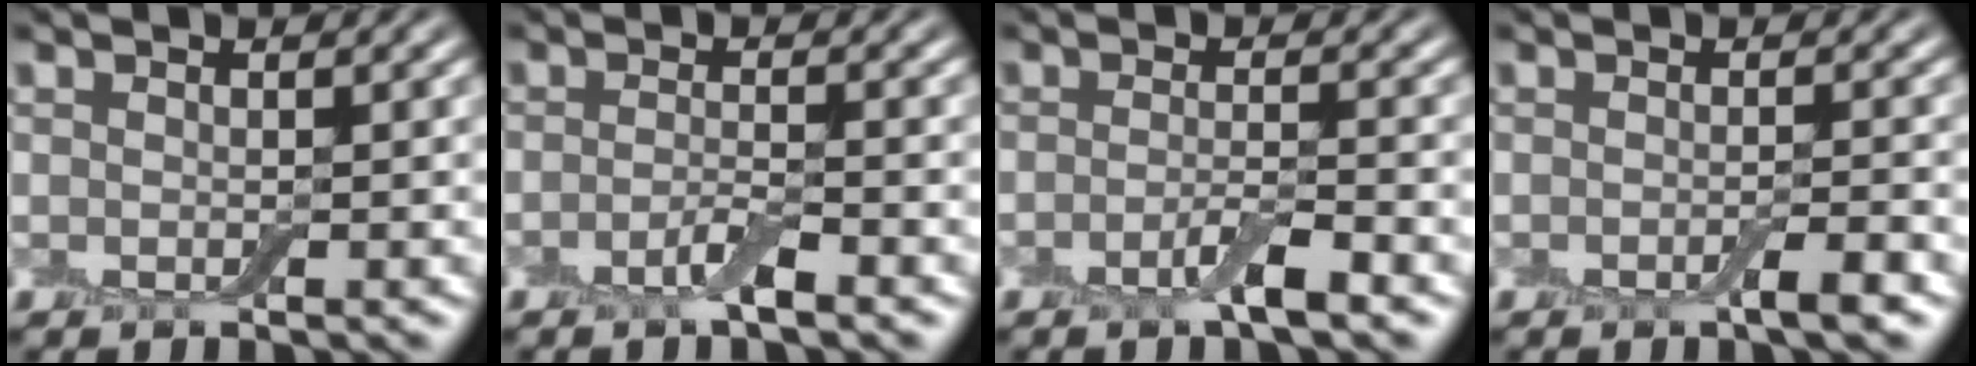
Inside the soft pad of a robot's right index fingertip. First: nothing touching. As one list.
[{"total": 1.9, "force": [-1.1, 0.3, 1.6], "torque": [-0.031, 0.002, -0.026]}, {"total": 2.5, "force": [-1.3, 0.4, 2.1], "torque": [-0.038, 0.003, -0.029]}, {"total": 1.9, "force": [-0.9, 0.2, 1.6], "torque": [-0.024, 0.000, -0.016]}]